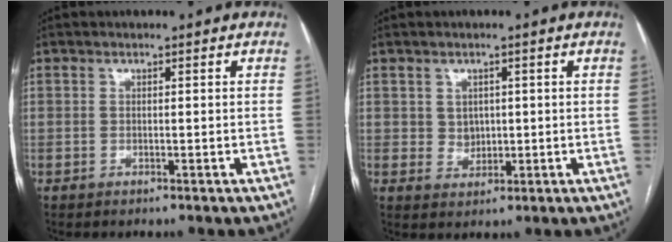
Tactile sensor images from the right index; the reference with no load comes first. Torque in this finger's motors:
{"motor_torque": [-0.30, 0.30, -0.04, 0.00]}